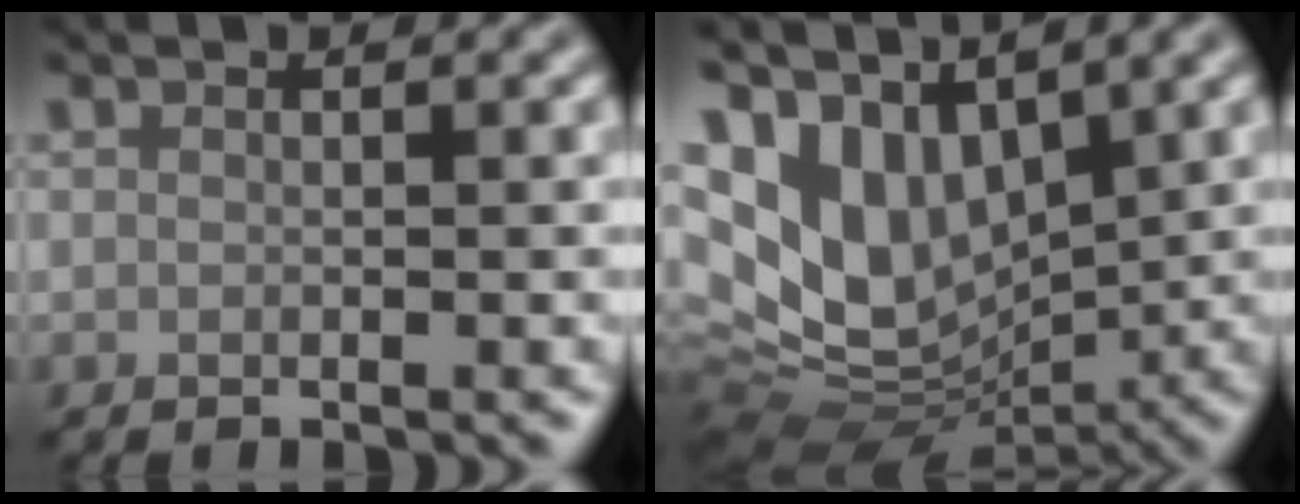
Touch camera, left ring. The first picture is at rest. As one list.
[{"total": 10.8, "force": [3.4, 6.5, 8.0], "torque": [-0.155, 0.002, 0.069]}]